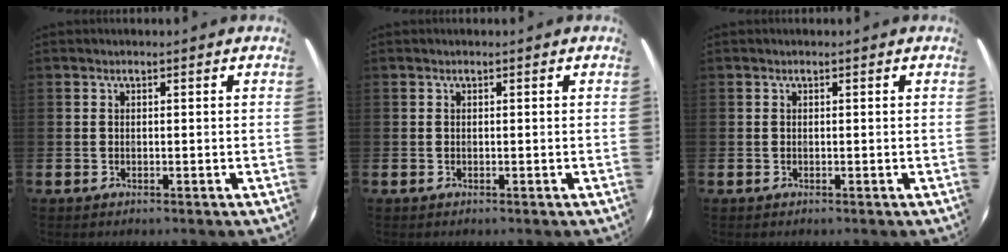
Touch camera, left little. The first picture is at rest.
{"total": 0.0}
{"total": 0.0}